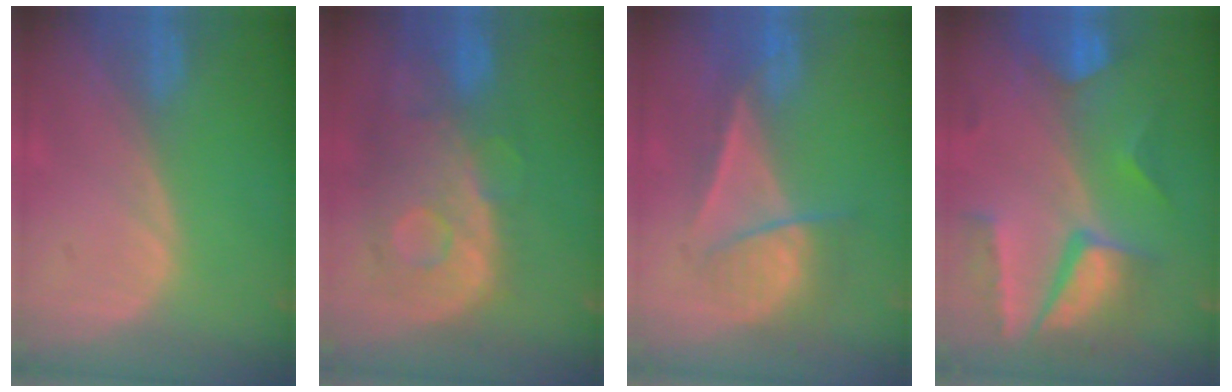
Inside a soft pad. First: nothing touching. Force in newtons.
{"total": 11.2, "press": 9.7, "slide": 5.5}
{"total": 6.7, "press": 6.1, "slide": 2.9}
{"total": 10.1, "press": 8.5, "slide": 5.5}